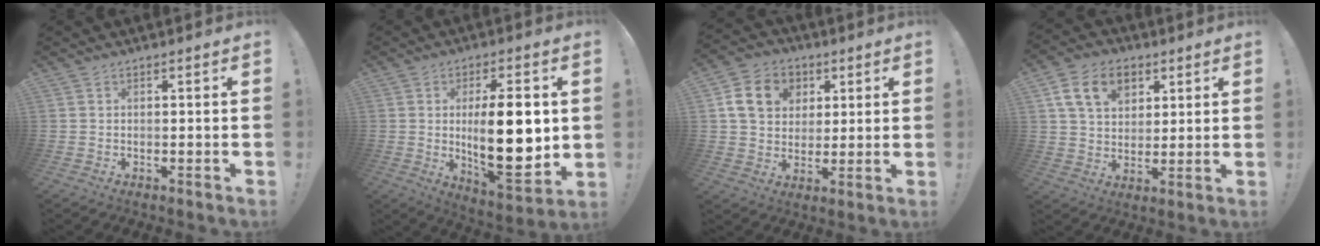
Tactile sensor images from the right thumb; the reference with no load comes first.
{"total": 19.7, "force": [0.9, 7.4, 18.2], "torque": [-0.298, -0.016, 0.013]}
{"total": 13.4, "force": [4.6, 10.9, 6.4], "torque": [-0.090, -0.008, 0.093]}
{"total": 13.8, "force": [6.2, 9.7, 7.5], "torque": [-0.110, -0.018, 0.119]}